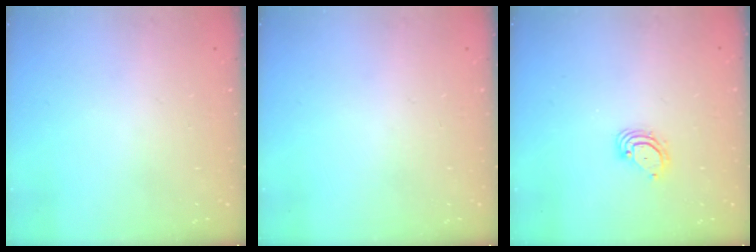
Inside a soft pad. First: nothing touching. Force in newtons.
{"total": 0.0}
{"total": 4.3, "press": 4.3, "slide": 0.4}